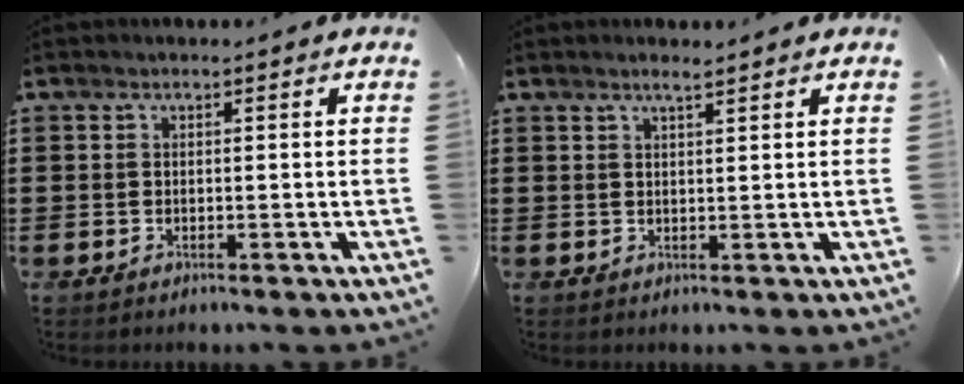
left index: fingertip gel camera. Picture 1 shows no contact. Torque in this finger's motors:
{"motor_torque": [0.45, 0.46, 0.03, 0.01]}